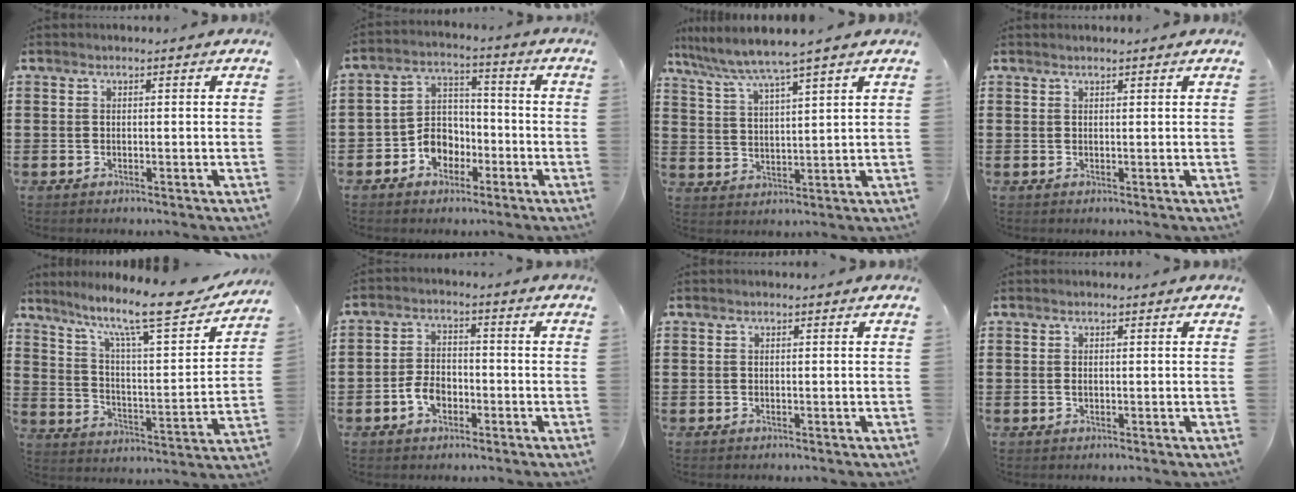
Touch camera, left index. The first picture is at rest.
{"total": 6.1, "force": [-2.9, 4.7, 2.4], "torque": [-0.057, 0.015, -0.056]}
{"total": 4.9, "force": [4.1, -0.6, 2.6], "torque": [-0.068, -0.027, 0.066]}
{"total": 0.7, "force": [0.6, 0.0, 0.4], "torque": [-0.008, -0.001, 0.011]}
{"total": 12.2, "force": [9.8, 1.4, 7.0], "torque": [-0.139, -0.071, 0.156]}
{"total": 4.5, "force": [-1.9, 2.9, 2.9], "torque": [-0.066, 0.002, -0.039]}
{"total": 0.0}
{"total": 0.7, "force": [0.0, 0.3, 0.6], "torque": [-0.014, 0.000, 0.000]}